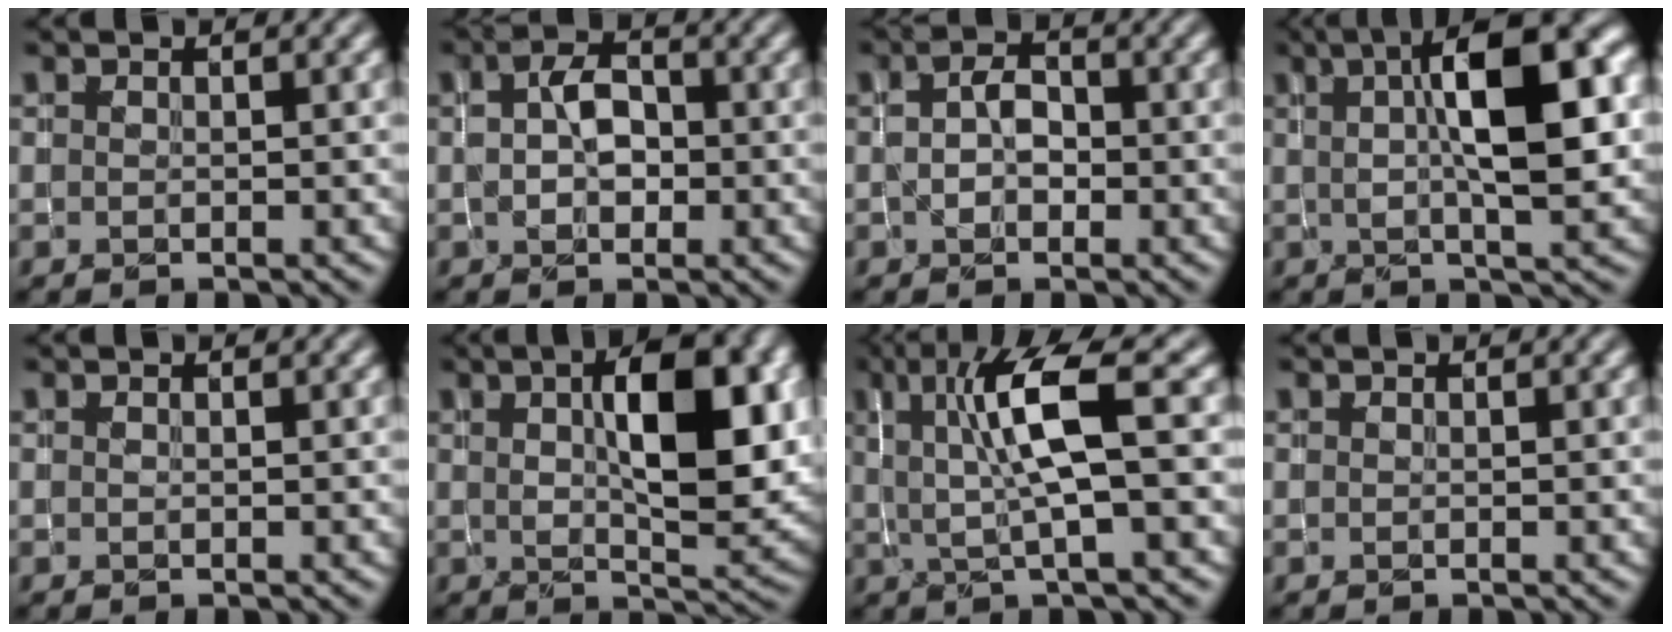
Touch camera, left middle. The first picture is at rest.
{"total": 3.3, "force": [-0.1, 2.2, 2.4], "torque": [-0.047, 0.008, -0.005]}
{"total": 2.5, "force": [-0.3, 1.8, 1.7], "torque": [-0.034, 0.006, -0.007]}
{"total": 9.9, "force": [2.0, 2.9, 9.3], "torque": [-0.127, 0.015, 0.028]}
{"total": 0.0}
{"total": 9.5, "force": [2.1, 3.5, 8.5], "torque": [-0.120, 0.005, 0.034]}
{"total": 6.8, "force": [1.3, 1.1, 6.6], "torque": [-0.129, 0.001, 0.025]}
{"total": 0.0}